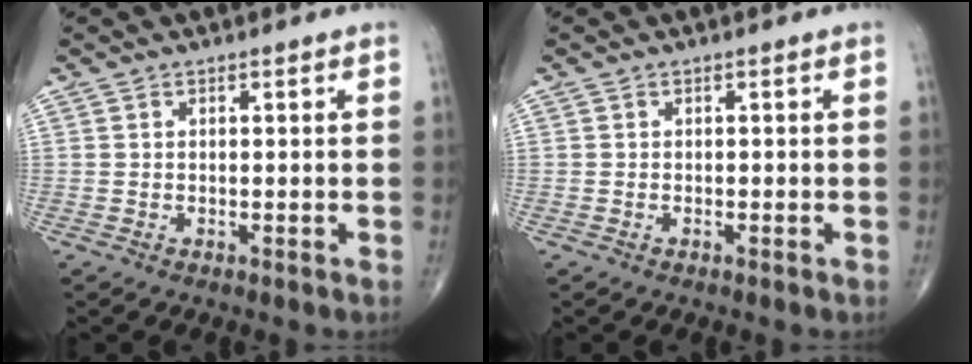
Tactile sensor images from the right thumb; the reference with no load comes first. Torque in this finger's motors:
{"motor_torque": [0.19, -0.04, -0.14, -0.12, -0.02]}